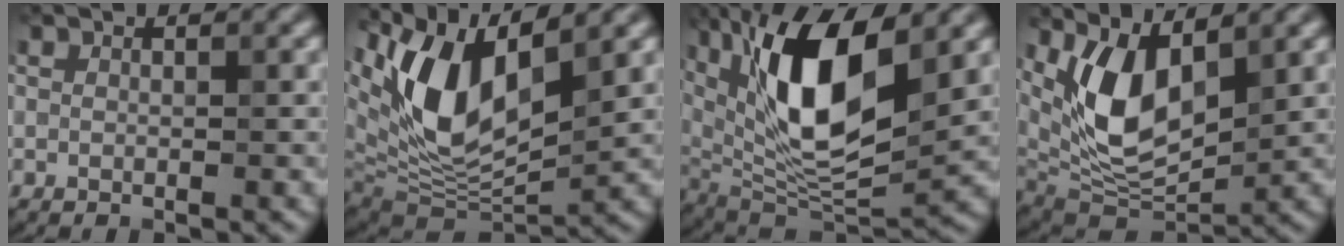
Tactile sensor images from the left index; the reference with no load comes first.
{"total": 12.0, "force": [4.7, 5.4, 9.6], "torque": [-0.192, -0.001, 0.087]}
{"total": 12.4, "force": [3.8, 4.7, 10.8], "torque": [-0.189, -0.002, 0.071]}
{"total": 8.3, "force": [2.6, 4.1, 6.7], "torque": [-0.135, -0.020, 0.050]}